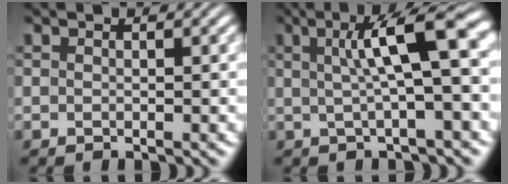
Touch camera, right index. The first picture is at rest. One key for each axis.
{"total": 6.4, "fx": 1.1, "fy": 1.1, "fz": 6.2, "tx": -0.086, "ty": 0.023, "tz": 0.017}